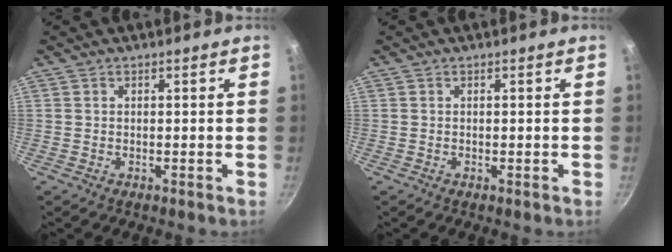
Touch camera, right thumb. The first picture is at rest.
{"total": 0.0}